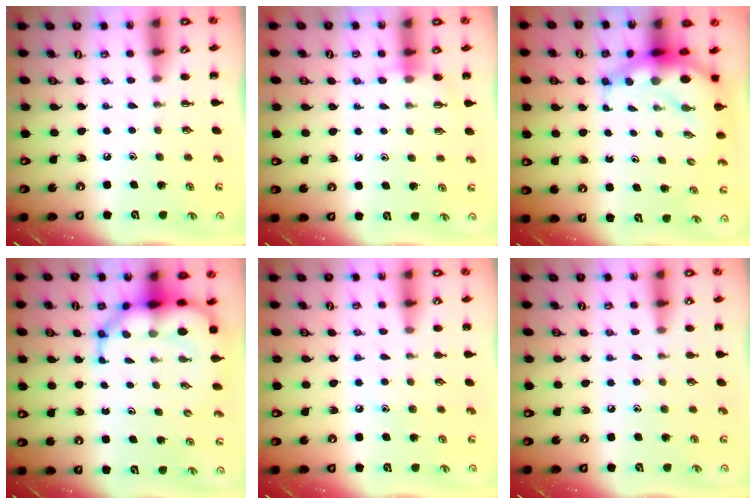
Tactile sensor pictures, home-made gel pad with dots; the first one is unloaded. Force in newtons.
{"total": 6.7, "press": 6.5, "slide": 1.6}
{"total": 8.4, "press": 8.0, "slide": 2.7}
{"total": 9.9, "press": 9.4, "slide": 2.9}
{"total": 6.7, "press": 6.4, "slide": 1.8}
{"total": 4.8, "press": 4.6, "slide": 1.2}